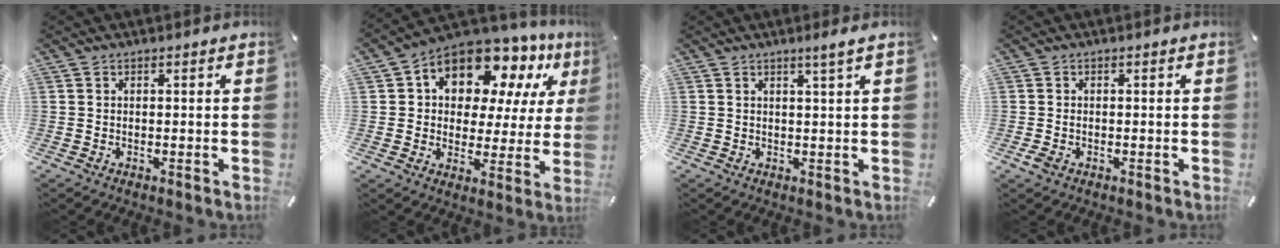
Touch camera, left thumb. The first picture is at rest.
{"total": 13.2, "force": [9.0, 7.8, 5.7], "torque": [-0.103, -0.072, 0.163]}
{"total": 2.4, "force": [1.4, -0.1, 1.9], "torque": [-0.039, -0.002, 0.024]}
{"total": 1.1, "force": [-0.5, 0.8, 0.5], "torque": [-0.009, 0.002, -0.010]}